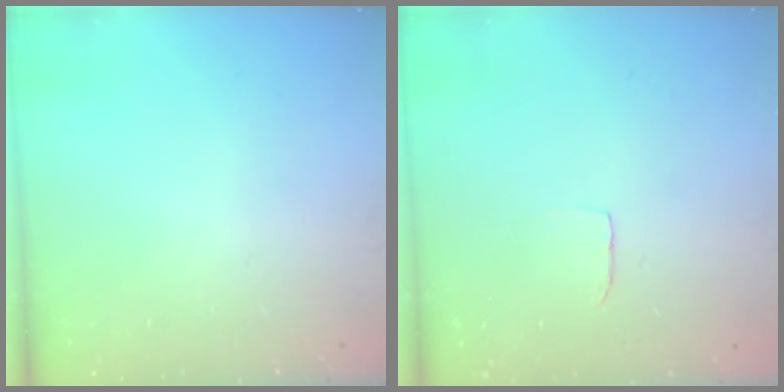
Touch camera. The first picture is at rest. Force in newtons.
{"total": 2.7, "press": 2.7, "slide": 0.2}